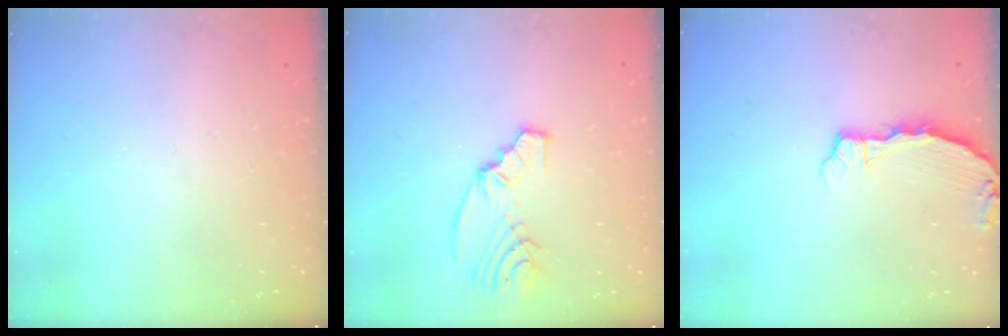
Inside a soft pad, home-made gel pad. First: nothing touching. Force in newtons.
{"total": 7.3, "press": 6.3, "slide": 3.6}
{"total": 2.6, "press": 2.5, "slide": 0.3}